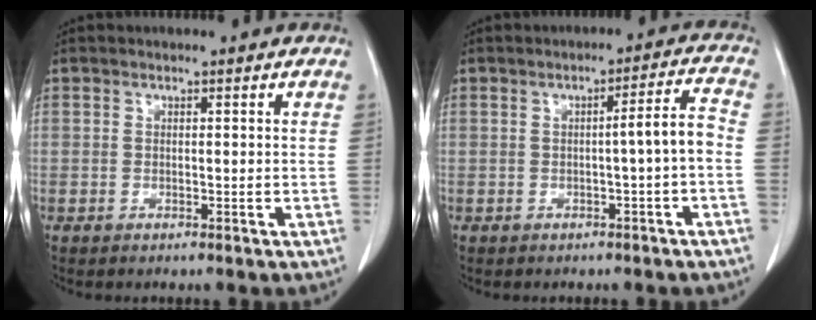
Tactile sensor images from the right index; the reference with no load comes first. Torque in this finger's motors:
{"motor_torque": [0.68, -0.33, 0.32, 0.06]}